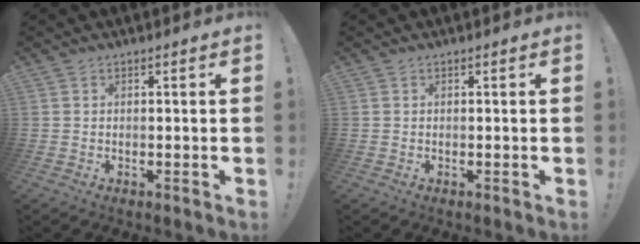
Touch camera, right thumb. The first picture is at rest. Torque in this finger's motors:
{"motor_torque": [-0.02, 0.02, 0.07, 0.00, 0.00]}